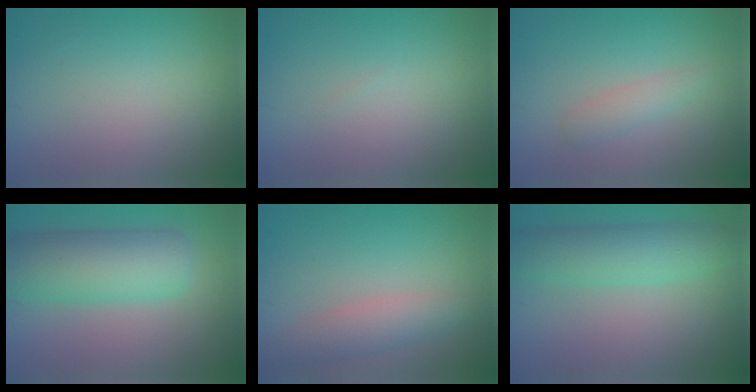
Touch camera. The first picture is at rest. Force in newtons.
{"total": 0.0}
{"total": 1.7, "press": 1.7, "slide": 0.1}
{"total": 8.1, "press": 8.1, "slide": 0.2}
{"total": 3.1, "press": 3.1, "slide": 0.0}
{"total": 5.1, "press": 5.1, "slide": 0.2}